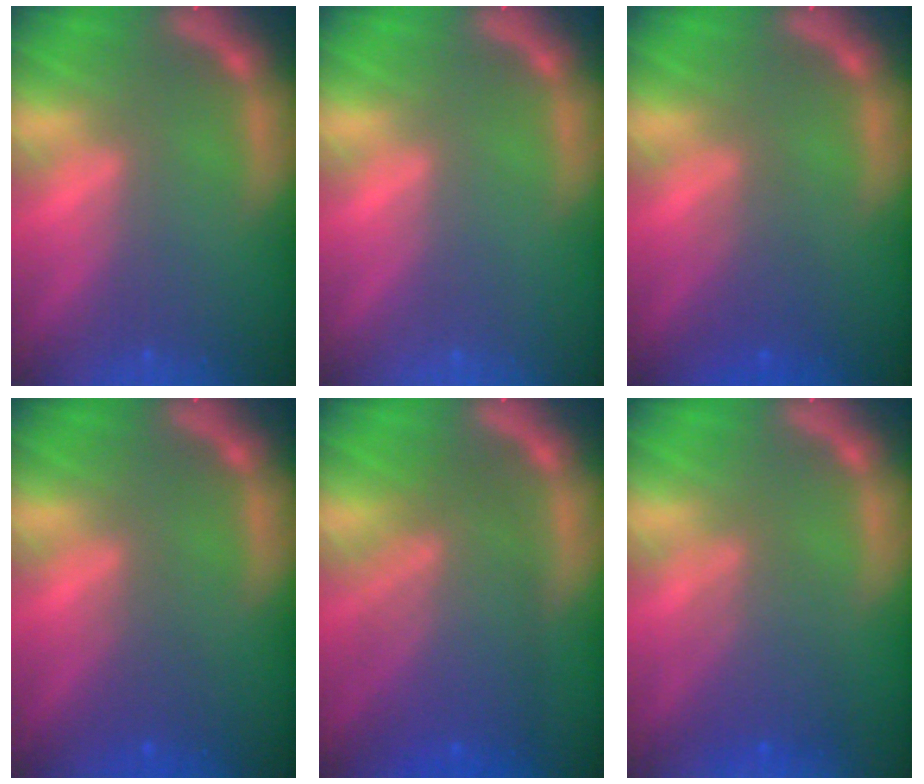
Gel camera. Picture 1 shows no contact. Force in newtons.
{"total": 0.0}
{"total": 2.4}
{"total": 1.9}
{"total": 8.1}
{"total": 4.0}